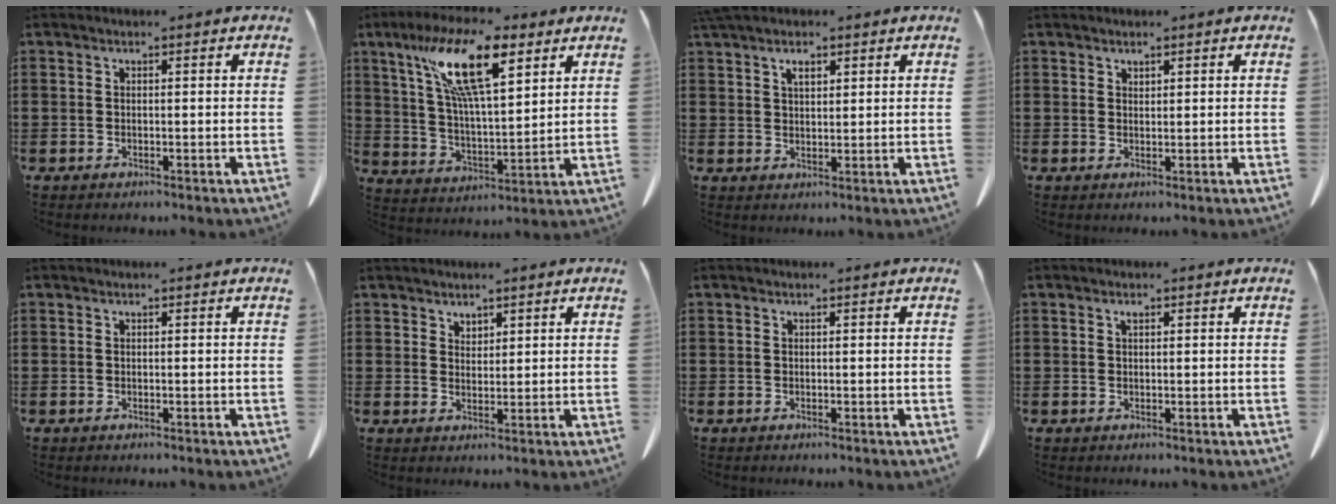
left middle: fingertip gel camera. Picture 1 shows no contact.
{"total": 14.7, "force": [8.4, 4.3, 11.3], "torque": [-0.239, -0.012, 0.145]}
{"total": 2.7, "force": [1.8, 1.0, 1.7], "torque": [-0.030, -0.001, 0.032]}
{"total": 1.1, "force": [1.1, 0.2, 0.2], "torque": [-0.005, -0.002, 0.021]}
{"total": 0.0}
{"total": 1.9, "force": [1.8, 0.6, 0.1], "torque": [-0.005, -0.001, 0.037]}
{"total": 0.0}
{"total": 0.6, "force": [0.4, 0.3, 0.4], "torque": [-0.010, -0.002, 0.008]}